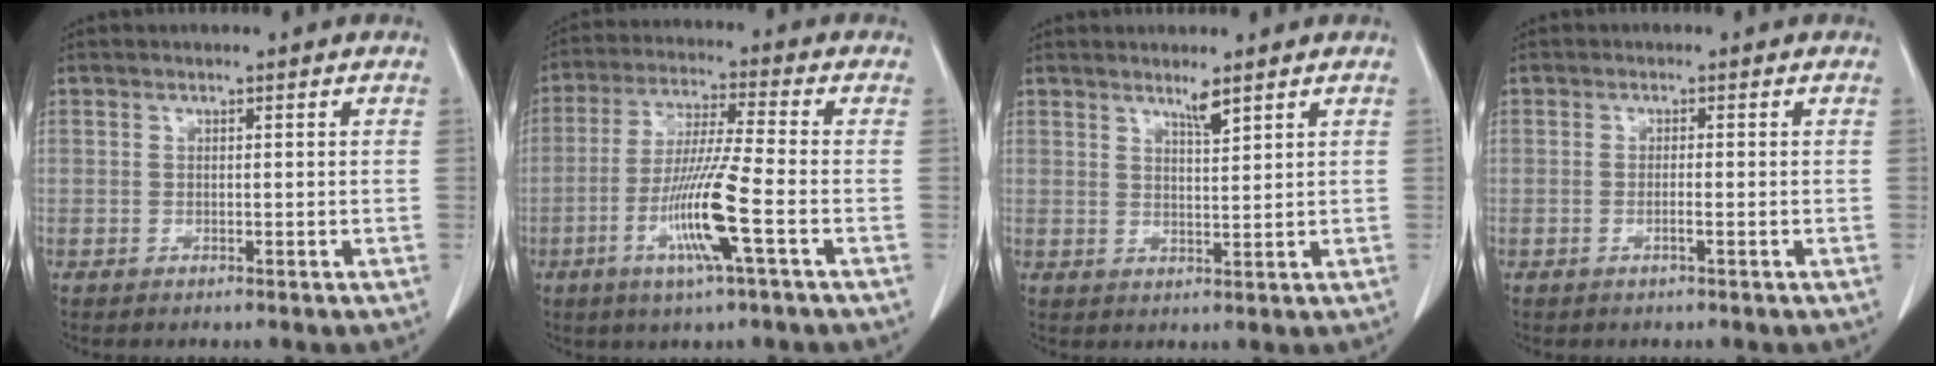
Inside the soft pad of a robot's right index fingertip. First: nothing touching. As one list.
[{"total": 11.2, "force": [-3.9, -0.6, 10.5], "torque": [-0.209, -0.015, -0.077]}, {"total": 2.6, "force": [2.1, 0.0, 1.5], "torque": [-0.031, -0.006, 0.039]}, {"total": 1.1, "force": [-0.4, -0.1, 1.0], "torque": [-0.020, 0.000, -0.008]}]